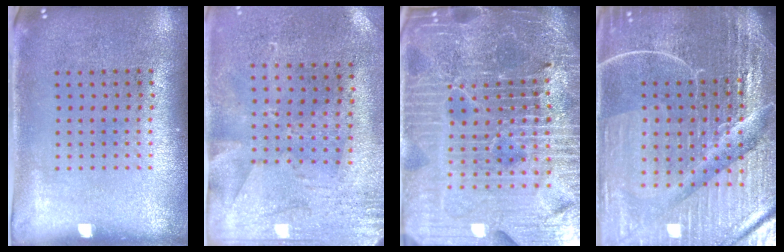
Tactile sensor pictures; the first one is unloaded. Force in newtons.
{"total": 2.8, "press": 2.3, "slide": 1.6}
{"total": 6.7, "press": 5.9, "slide": 3.1}
{"total": 7.1, "press": 6.2, "slide": 3.4}